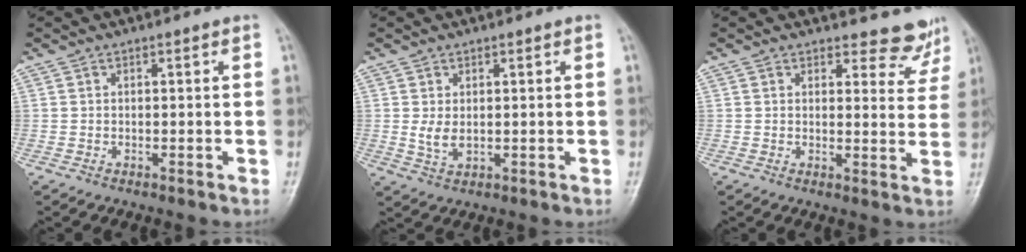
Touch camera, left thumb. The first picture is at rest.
{"total": 3.0, "force": [0.4, 1.7, 2.5], "torque": [-0.046, -0.006, 0.015]}
{"total": 6.2, "force": [5.8, 2.3, 0.1], "torque": [0.030, -0.047, 0.053]}